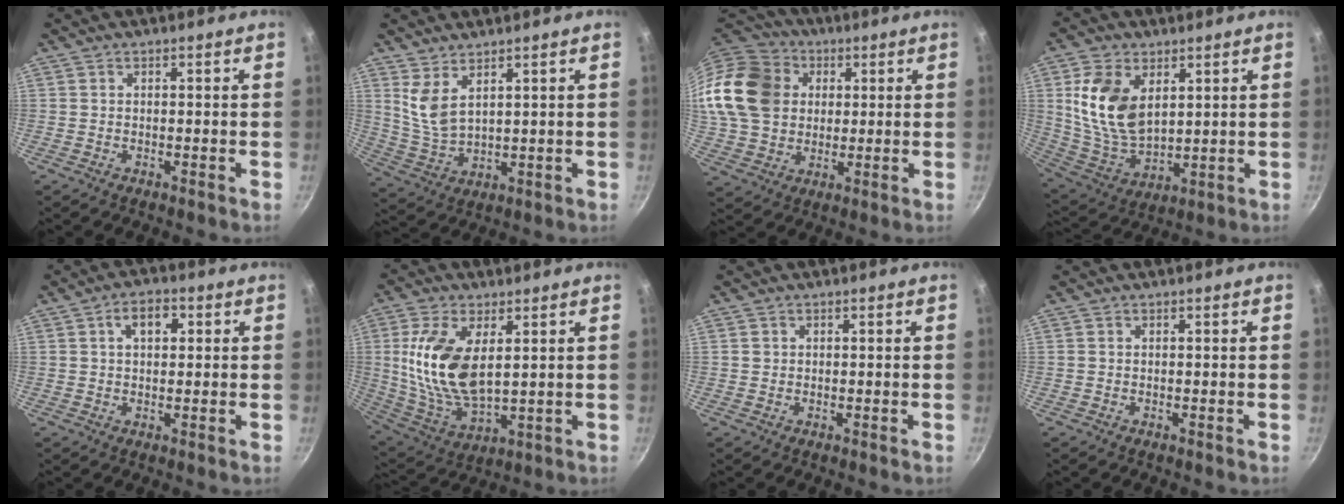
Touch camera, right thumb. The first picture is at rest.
{"total": 6.5, "force": [3.7, 2.9, 4.5], "torque": [-0.083, -0.038, 0.085]}
{"total": 22.8, "force": [5.7, 18.4, 12.1], "torque": [-0.244, 0.025, 0.109]}
{"total": 14.4, "force": [4.1, 9.1, 10.5], "torque": [-0.188, -0.027, 0.091]}
{"total": 5.3, "force": [1.4, 3.3, 3.9], "torque": [-0.045, 0.009, 0.017]}
{"total": 15.7, "force": [3.1, 8.1, 13.1], "torque": [-0.257, -0.022, 0.072]}
{"total": 1.0, "force": [0.2, 0.9, 0.3], "torque": [-0.001, 0.004, 0.002]}
{"total": 0.0}